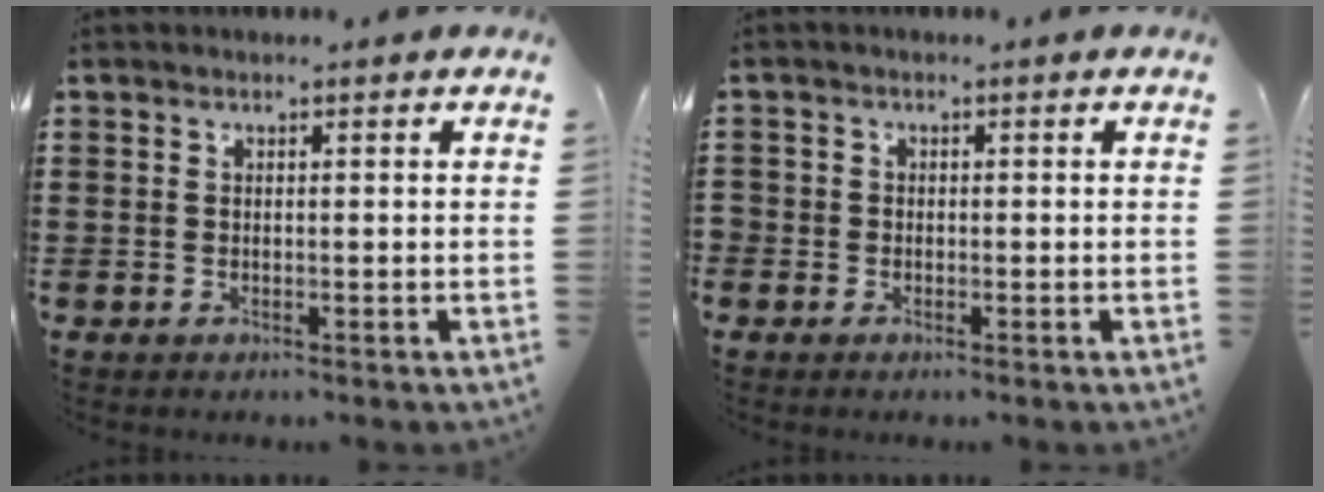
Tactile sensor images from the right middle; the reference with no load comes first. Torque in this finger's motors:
{"motor_torque": [2.14, 0.00, 0.21, 0.21]}